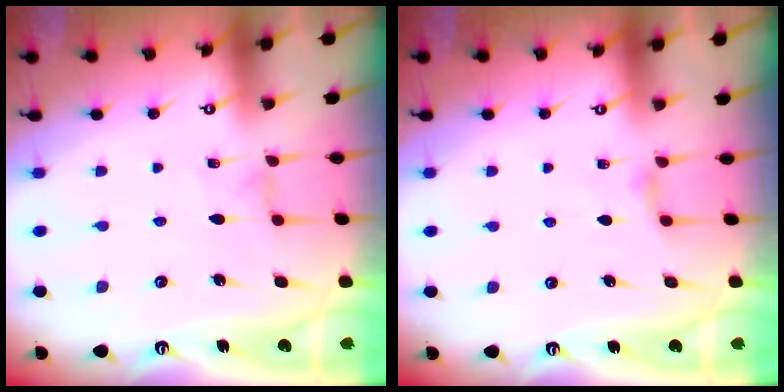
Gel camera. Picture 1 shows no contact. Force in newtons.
{"total": 2.8, "press": 2.7, "slide": 0.6}